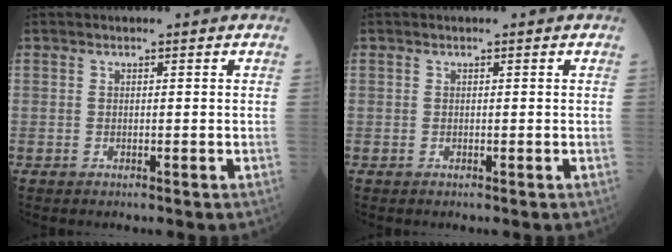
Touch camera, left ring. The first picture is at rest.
{"total": 0.0}